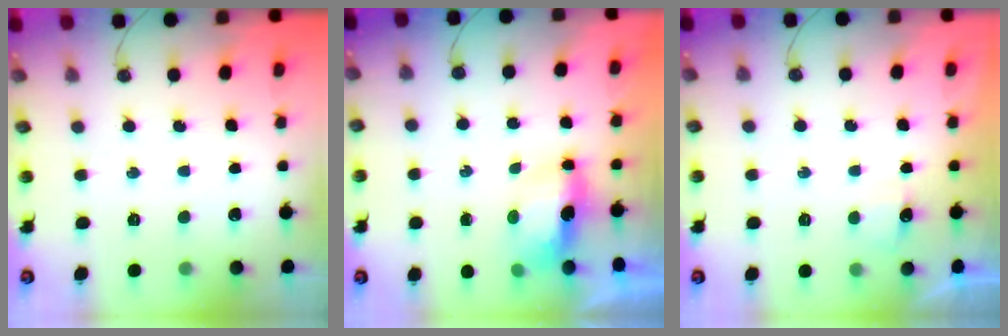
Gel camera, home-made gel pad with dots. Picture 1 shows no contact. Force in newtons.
{"total": 6.3, "press": 6.2, "slide": 1.2}
{"total": 3.6, "press": 3.4, "slide": 1.2}